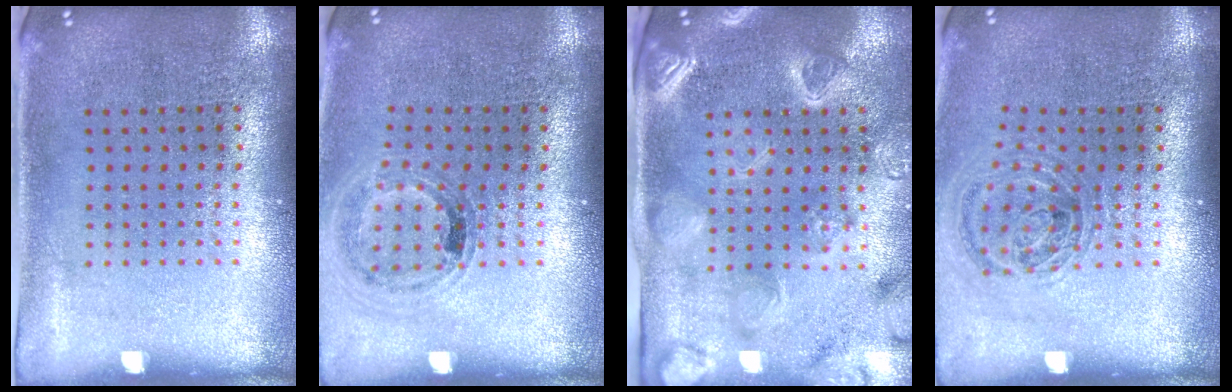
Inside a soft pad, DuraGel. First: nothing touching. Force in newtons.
{"total": 1.0, "press": 1.0, "slide": 0.1}
{"total": 3.5, "press": 3.2, "slide": 1.5}
{"total": 1.1, "press": 1.0, "slide": 0.3}